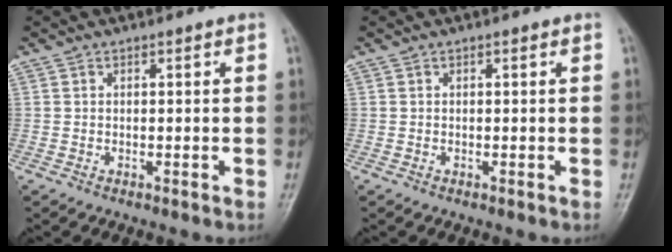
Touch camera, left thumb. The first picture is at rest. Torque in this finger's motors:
{"motor_torque": [-0.10, 0.32, -0.09, -0.04, 0.02]}